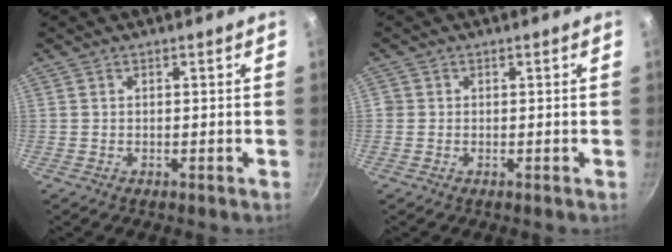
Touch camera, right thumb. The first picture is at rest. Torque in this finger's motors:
{"motor_torque": [0.21, 0.17, 0.27, 0.45, 0.01]}